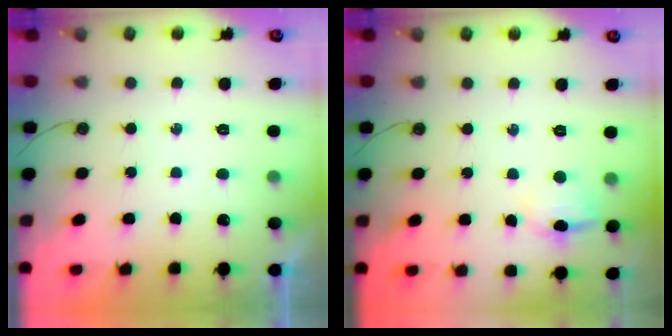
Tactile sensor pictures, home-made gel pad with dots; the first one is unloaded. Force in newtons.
{"total": 6.7, "press": 6.4, "slide": 2.0}